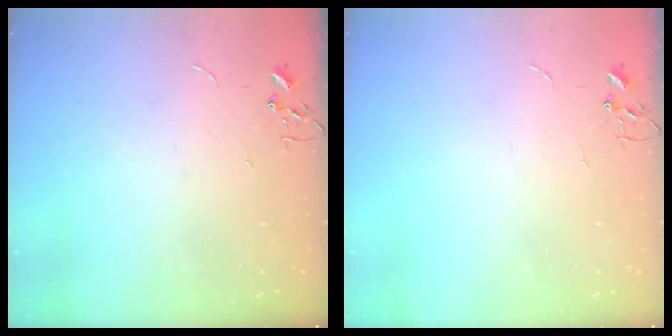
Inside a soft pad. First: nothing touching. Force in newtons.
{"total": 0.0}